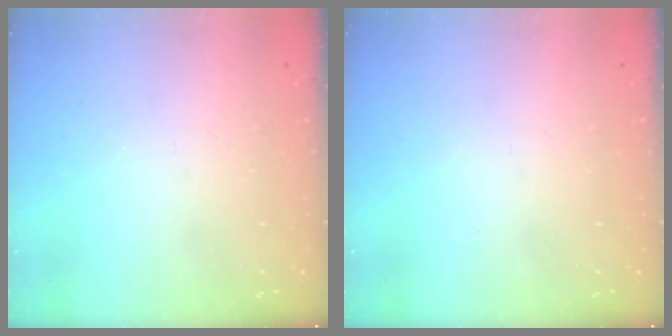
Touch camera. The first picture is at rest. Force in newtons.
{"total": 0.0}